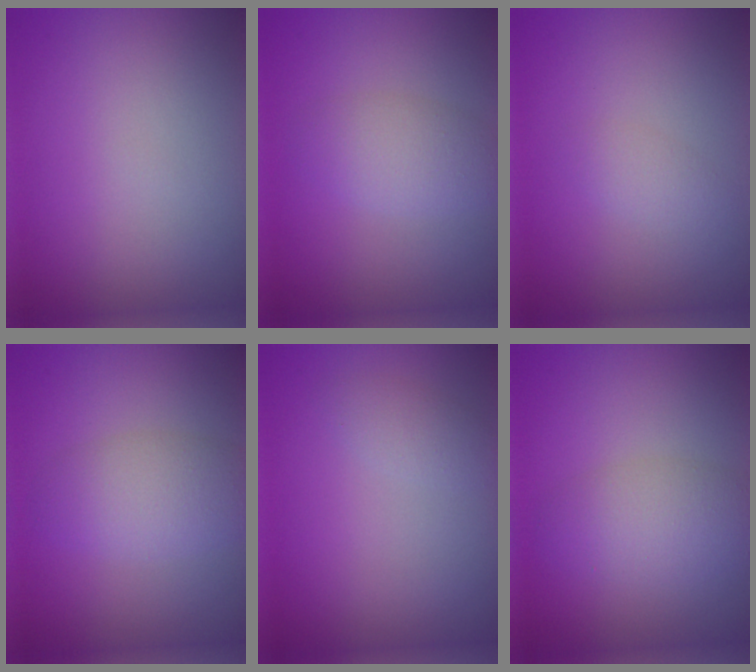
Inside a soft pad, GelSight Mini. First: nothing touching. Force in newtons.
{"total": 2.8, "press": 2.8, "slide": 0.1}
{"total": 1.2, "press": 1.2, "slide": 0.1}
{"total": 3.7, "press": 3.7, "slide": 0.0}
{"total": 1.2, "press": 1.2, "slide": 0.0}
{"total": 3.7, "press": 3.7, "slide": 0.2}